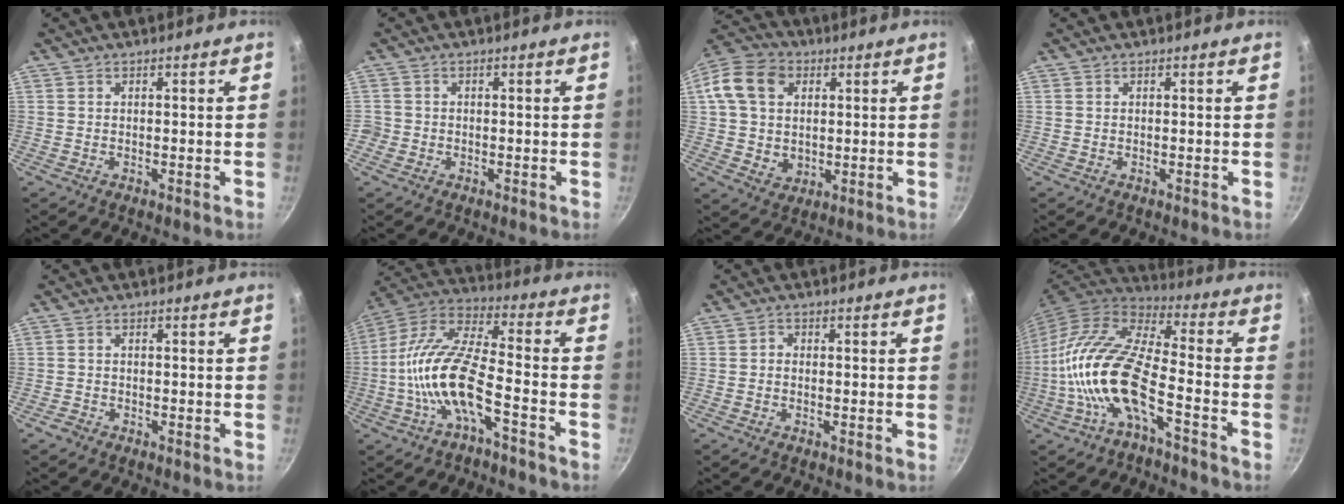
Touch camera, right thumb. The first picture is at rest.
{"total": 1.8, "force": [-0.6, 1.6, 0.3], "torque": [-0.001, 0.006, -0.012]}
{"total": 14.0, "force": [3.0, 11.2, 7.9], "torque": [-0.130, 0.008, 0.049]}
{"total": 0.0}
{"total": 1.5, "force": [-1.1, 0.9, 0.3], "torque": [-0.009, 0.012, -0.022]}
{"total": 14.7, "force": [-5.5, 5.3, 12.5], "torque": [-0.247, 0.052, -0.118]}
{"total": 1.0, "force": [-0.4, 0.8, 0.5], "torque": [-0.008, 0.006, -0.010]}
{"total": 16.8, "force": [-5.8, 6.3, 14.5], "torque": [-0.285, 0.047, -0.126]}